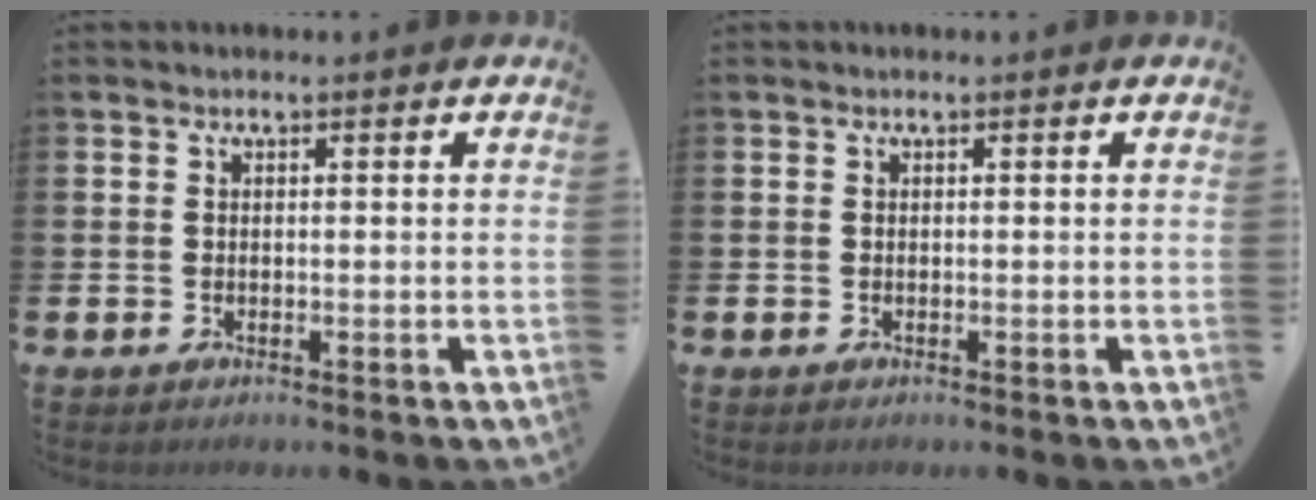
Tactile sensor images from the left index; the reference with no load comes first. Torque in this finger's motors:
{"motor_torque": [-0.14, -0.07, -0.03, 0.02]}